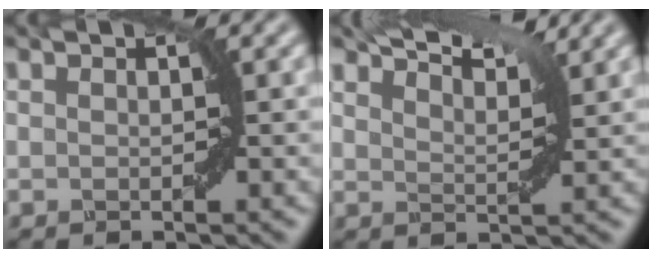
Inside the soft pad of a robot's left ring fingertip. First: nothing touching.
{"total": 6.7, "force": [5.8, 1.2, 3.1], "torque": [-0.042, 0.019, 0.060]}